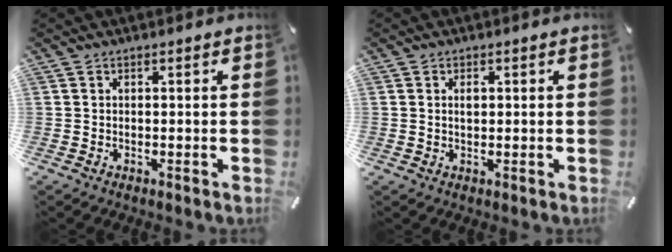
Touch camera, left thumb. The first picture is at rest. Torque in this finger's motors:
{"motor_torque": [0.25, 0.06, 0.03, 0.06, 0.05]}